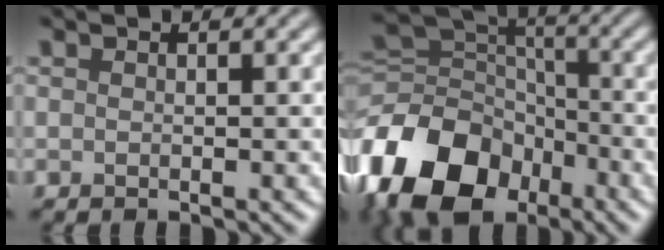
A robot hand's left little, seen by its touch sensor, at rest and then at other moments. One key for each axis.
{"total": 13.7, "fx": -7.3, "fy": 9.3, "fz": 6.9, "tx": -0.164, "ty": -0.013, "tz": -0.140}